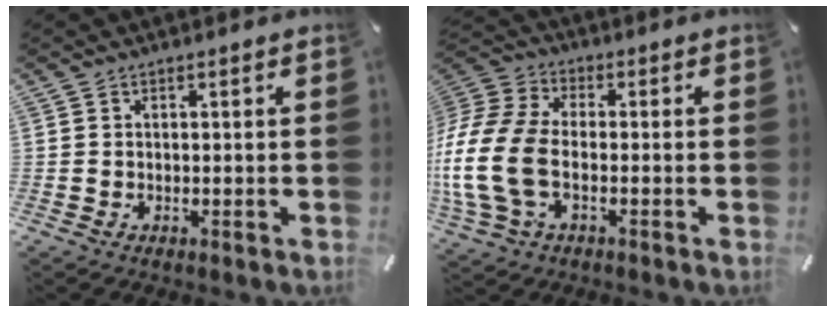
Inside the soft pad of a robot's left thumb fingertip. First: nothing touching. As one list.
[{"total": 15.8, "force": [-3.3, 10.7, 11.2], "torque": [-0.252, 0.011, -0.058]}]